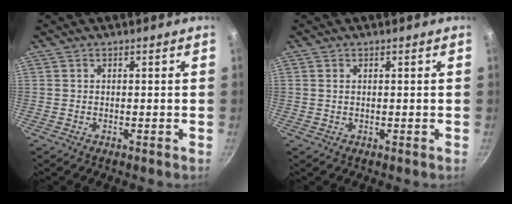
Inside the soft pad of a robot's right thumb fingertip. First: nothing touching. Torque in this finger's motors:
{"motor_torque": [-0.31, -0.03, -0.56, 0.17, 0.02]}